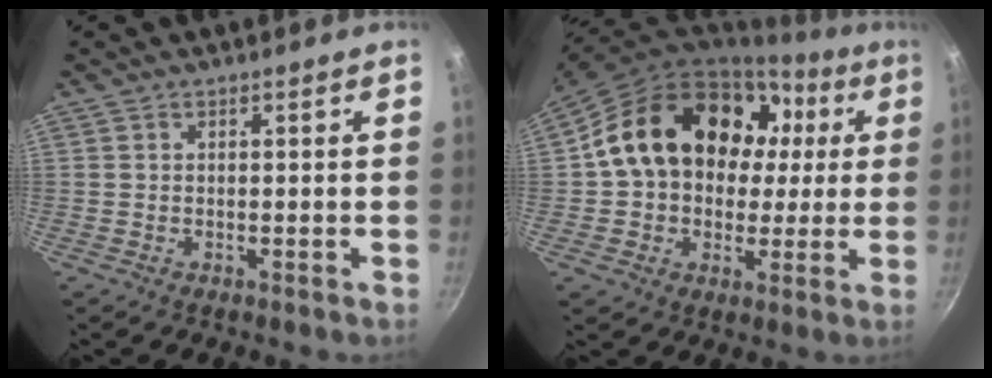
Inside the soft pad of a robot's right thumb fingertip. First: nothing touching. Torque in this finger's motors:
{"motor_torque": [2.44, 2.56, 0.88, -0.51, 0.25]}